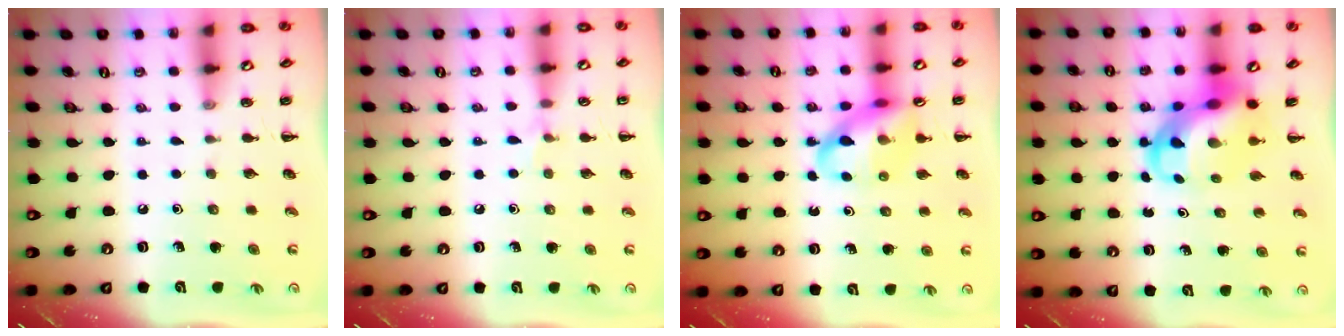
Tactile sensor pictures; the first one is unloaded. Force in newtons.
{"total": 3.7, "press": 3.5, "slide": 1.3}
{"total": 13.4, "press": 12.8, "slide": 4.0}
{"total": 9.4, "press": 8.9, "slide": 2.9}